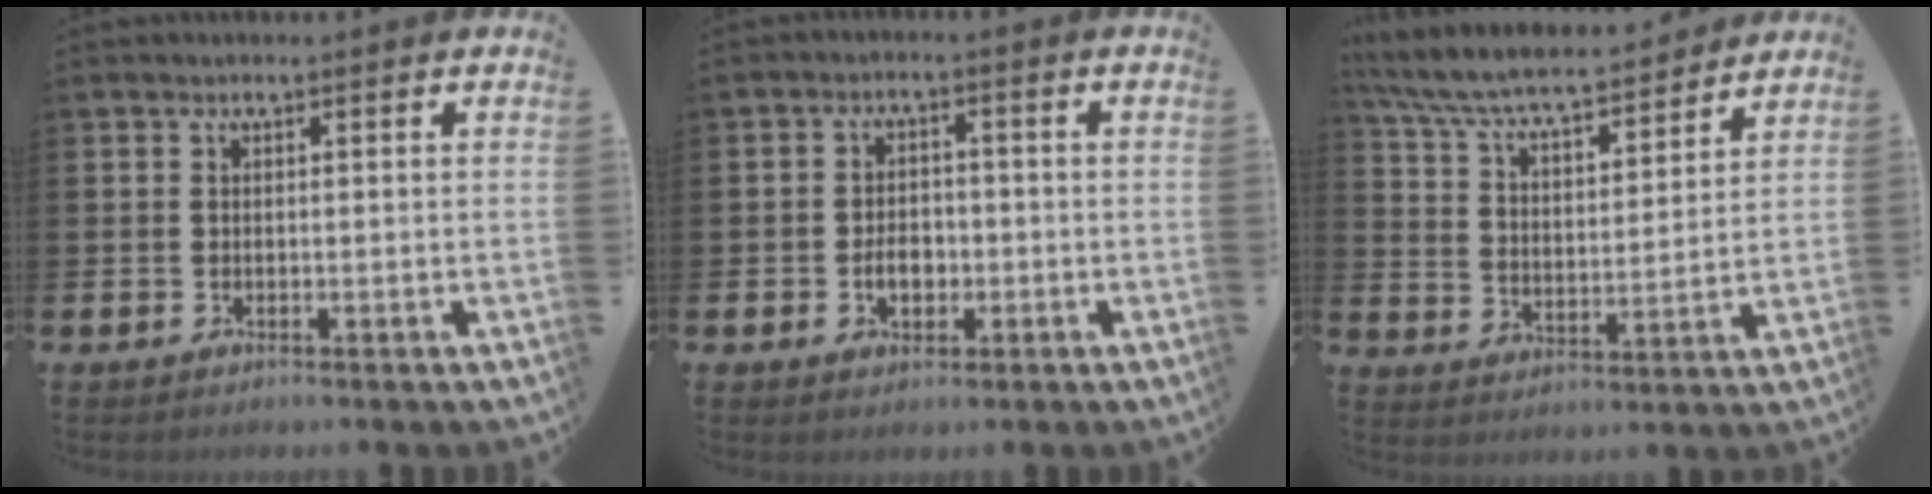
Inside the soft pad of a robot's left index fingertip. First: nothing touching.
{"total": 3.3, "force": [-1.0, 2.4, 2.1], "torque": [-0.021, -0.005, -0.025]}
{"total": 7.2, "force": [6.7, 1.1, 2.4], "torque": [-0.080, -0.051, 0.111]}